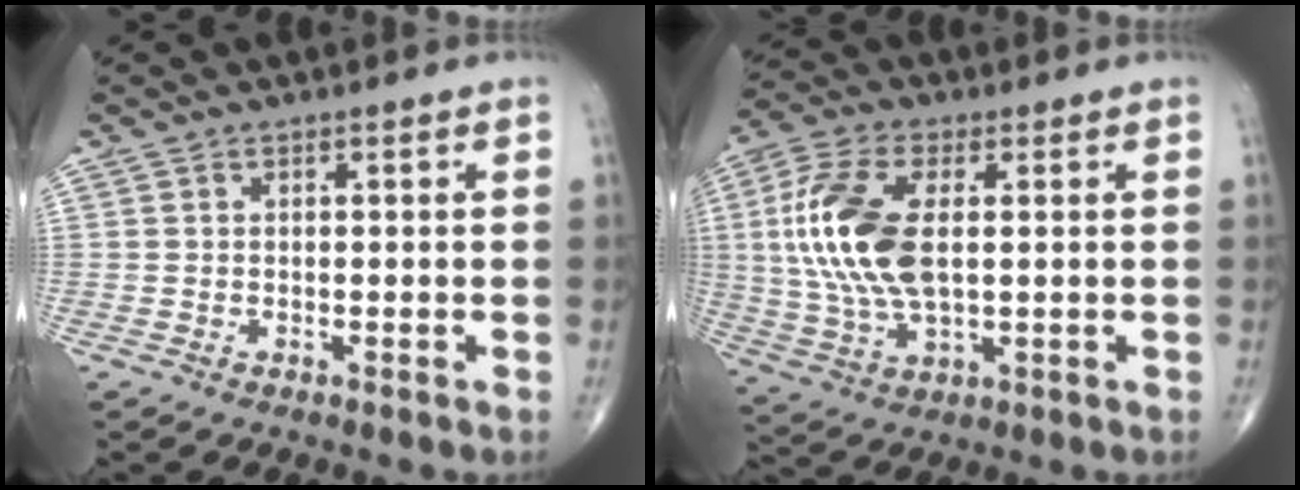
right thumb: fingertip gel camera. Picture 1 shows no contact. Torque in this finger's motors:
{"motor_torque": [-0.84, 1.36, 1.53, 0.33, 0.50]}